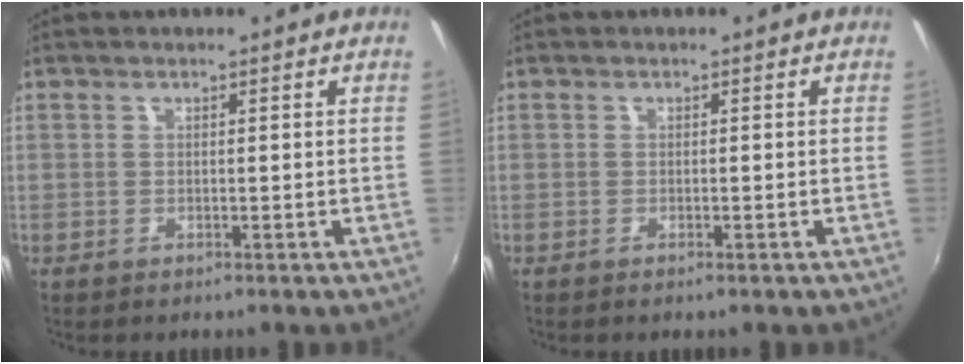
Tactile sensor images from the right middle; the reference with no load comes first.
{"total": 0.5, "force": [-0.4, 0.1, 0.3], "torque": [-0.007, -0.001, -0.007]}